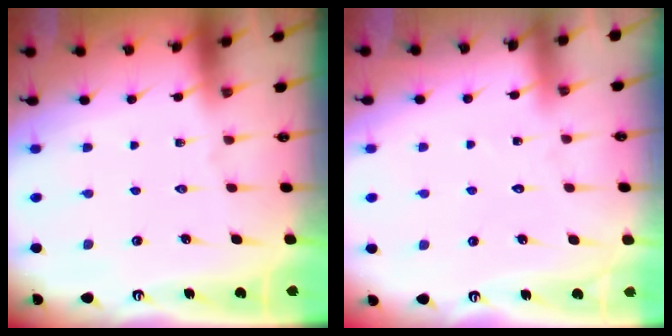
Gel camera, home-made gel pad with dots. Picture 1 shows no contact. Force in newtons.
{"total": 4.2, "press": 4.2, "slide": 0.5}